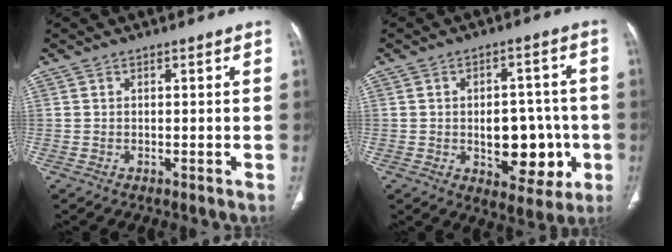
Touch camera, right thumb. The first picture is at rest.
{"total": 12.7, "force": [-2.4, 7.8, 9.8], "torque": [-0.091, 0.019, -0.019]}